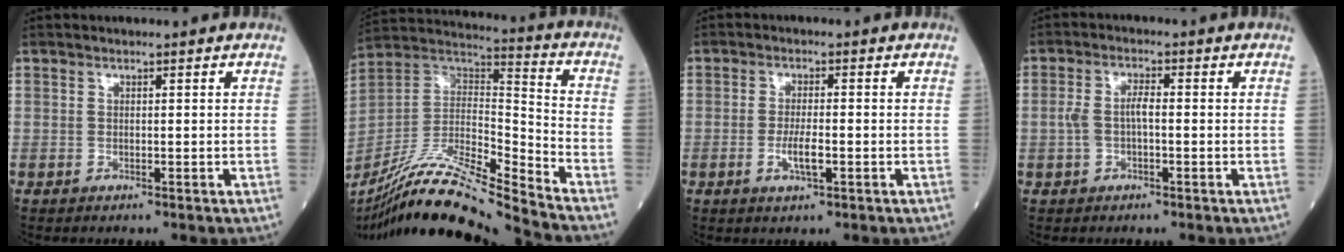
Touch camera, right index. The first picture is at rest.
{"total": 20.8, "force": [-18.0, -0.7, 10.2], "torque": [-0.215, -0.003, -0.334]}
{"total": 3.6, "force": [-1.1, 0.7, 3.4], "torque": [-0.063, -0.002, -0.019]}
{"total": 3.7, "force": [-0.3, 1.5, 3.4], "torque": [-0.083, 0.016, -0.005]}